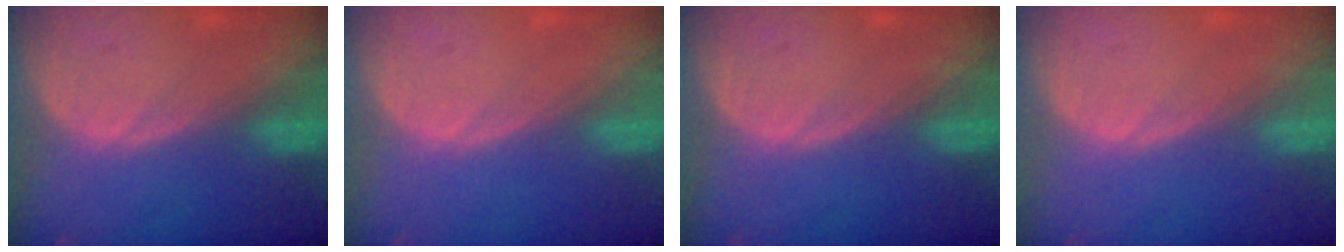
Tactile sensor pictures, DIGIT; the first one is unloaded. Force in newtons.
{"total": 0.0}
{"total": 0.0}
{"total": 0.0}